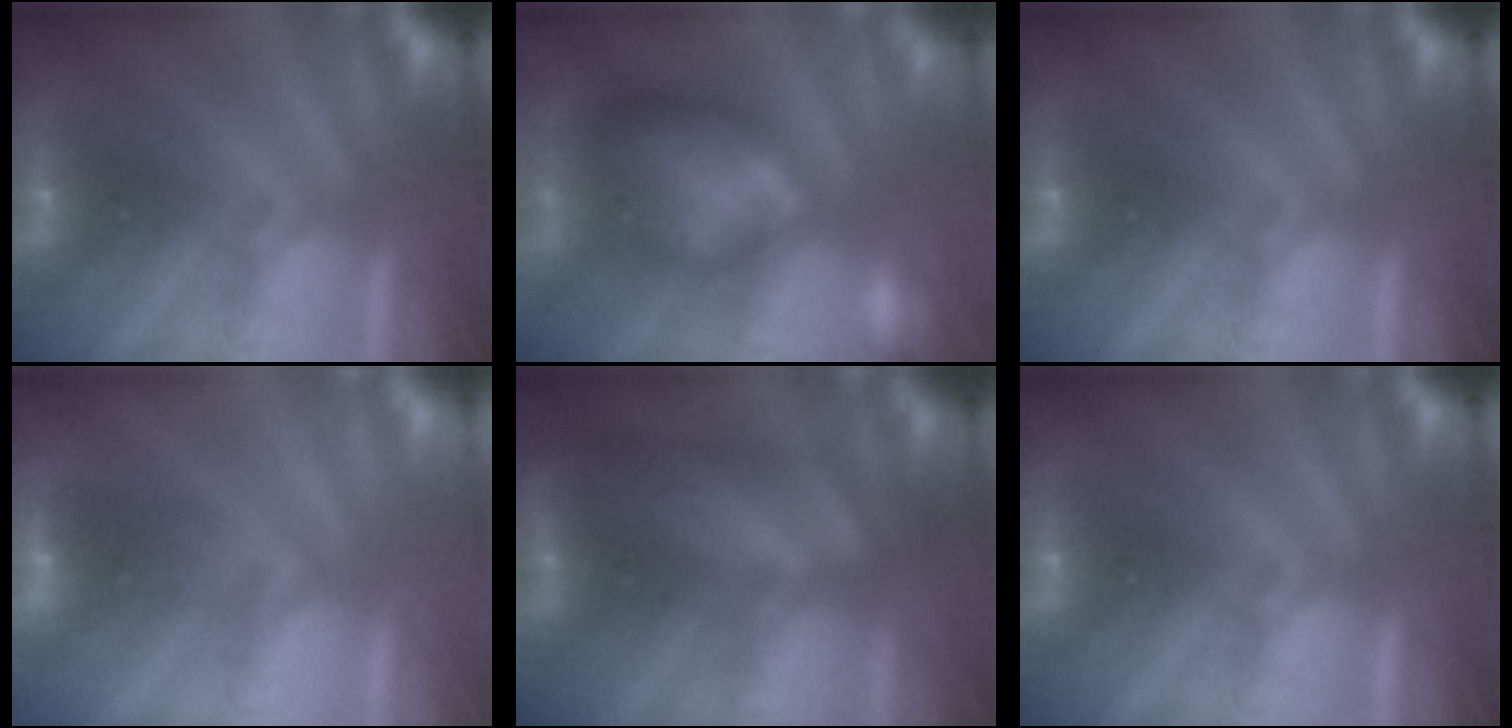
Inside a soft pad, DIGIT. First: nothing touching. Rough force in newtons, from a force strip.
{"total": 9.1}
{"total": 0.0}
{"total": 1.8}
{"total": 8.7}
{"total": 0.0}